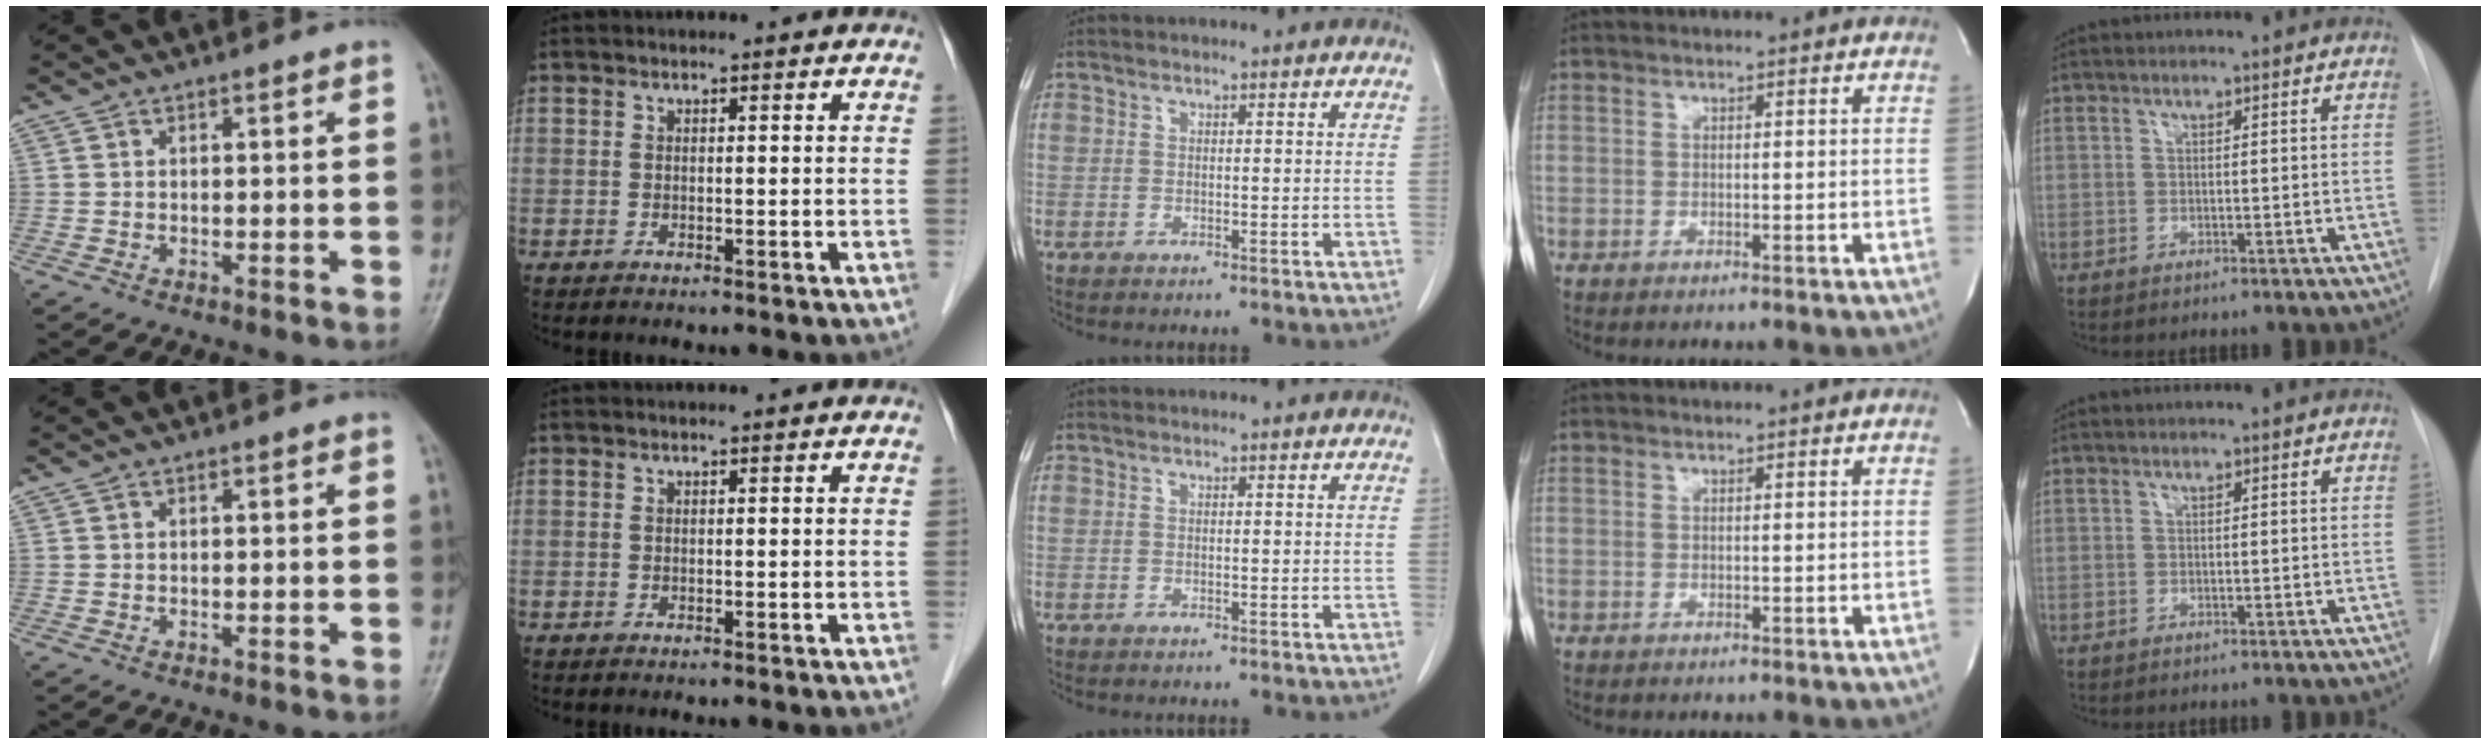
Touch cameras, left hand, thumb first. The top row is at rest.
{}